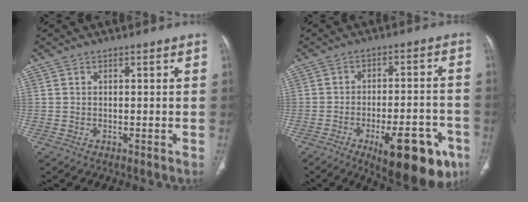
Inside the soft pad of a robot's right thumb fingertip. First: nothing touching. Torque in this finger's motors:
{"motor_torque": [1.61, 1.76, 0.89, -0.92, 0.34]}